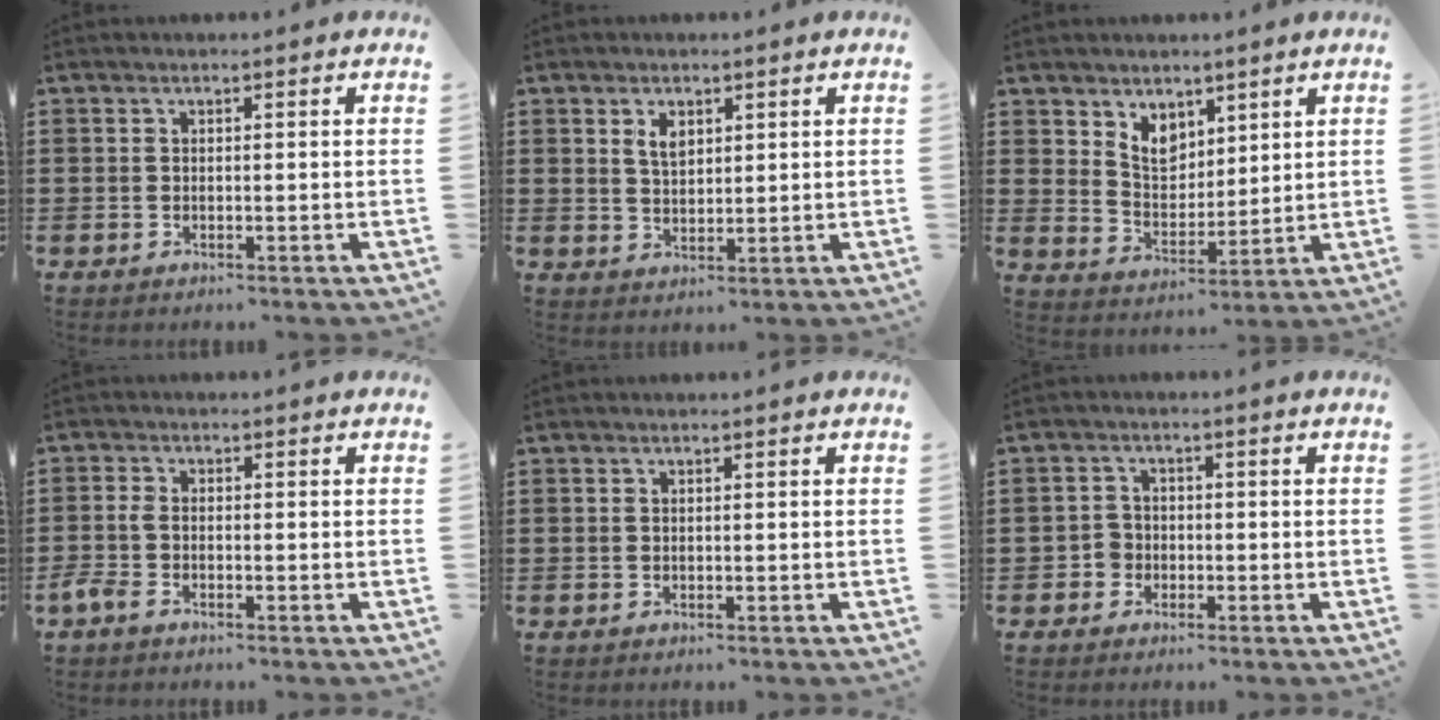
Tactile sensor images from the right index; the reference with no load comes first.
{"total": 2.9, "force": [1.6, 1.6, 1.8], "torque": [-0.041, 0.006, 0.029]}
{"total": 5.8, "force": [3.8, 3.7, 2.2], "torque": [-0.063, 0.000, 0.072]}
{"total": 2.0, "force": [-1.3, 0.7, 1.4], "torque": [-0.040, -0.004, -0.029]}
{"total": 0.0}
{"total": 2.3, "force": [-1.0, 2.0, 0.6], "torque": [-0.017, 0.004, -0.023]}